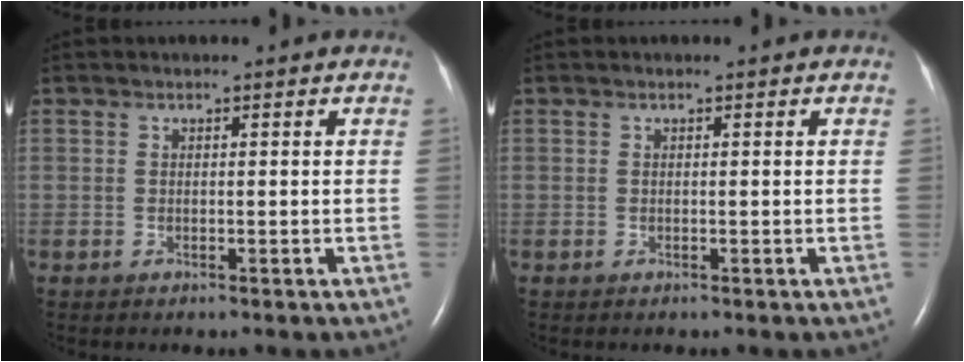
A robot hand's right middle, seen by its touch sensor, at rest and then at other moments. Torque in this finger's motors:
{"motor_torque": [0.00, 0.00, -0.29, -0.12]}